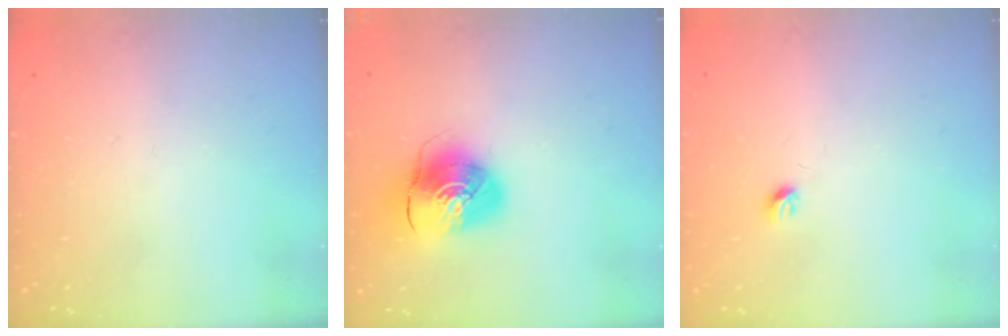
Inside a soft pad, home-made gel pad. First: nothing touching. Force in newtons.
{"total": 11.3, "press": 11.2, "slide": 1.4}
{"total": 3.6, "press": 3.5, "slide": 0.6}